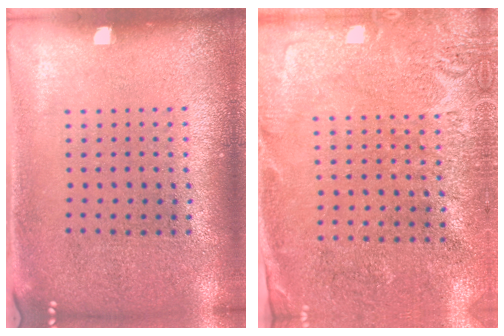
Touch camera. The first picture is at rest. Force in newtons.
{"total": 2.7, "press": 2.6, "slide": 0.6}